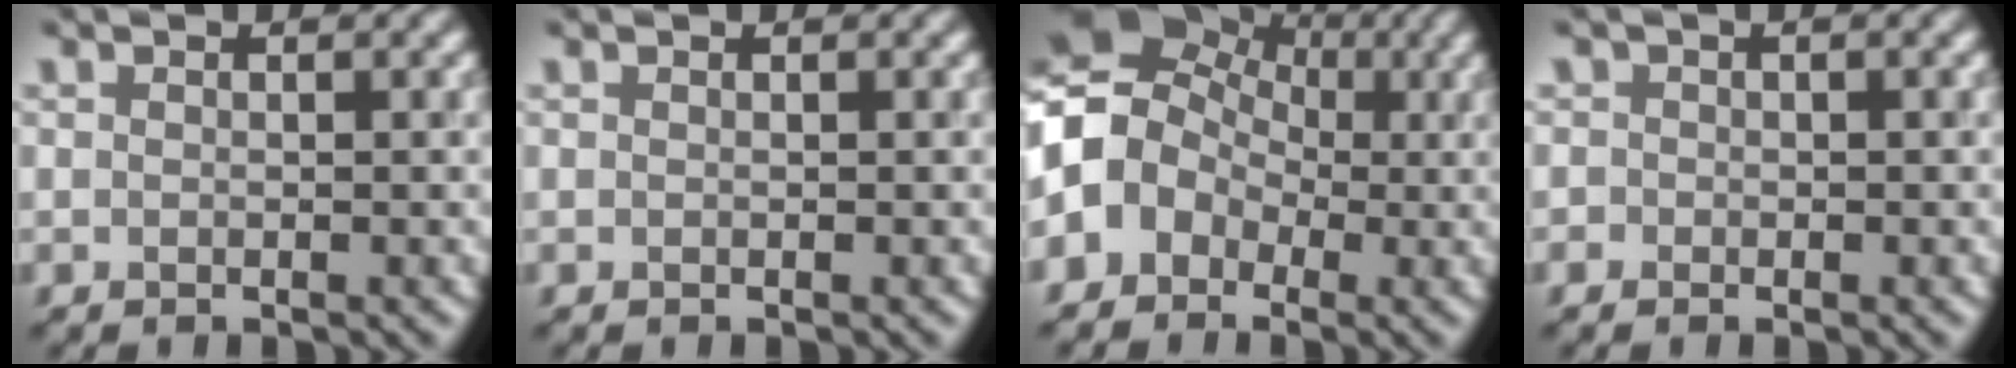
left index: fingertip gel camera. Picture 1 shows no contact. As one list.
[{"total": 0.0}, {"total": 6.9, "force": [-0.4, 5.8, 3.6], "torque": [-0.071, 0.012, -0.031]}, {"total": 1.2, "force": [0.0, 1.2, 0.3], "torque": [0.008, 0.008, -0.015]}]